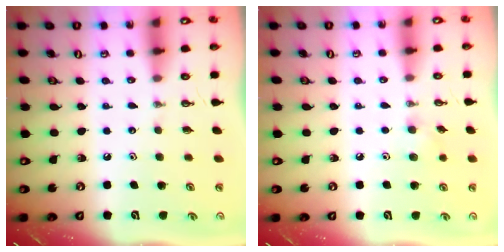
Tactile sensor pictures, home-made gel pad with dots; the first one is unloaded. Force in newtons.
{"total": 5.8, "press": 5.8, "slide": 0.7}